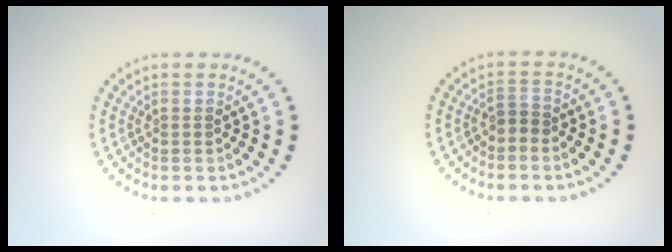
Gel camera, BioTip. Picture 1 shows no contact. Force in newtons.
{"total": 1.4, "press": 1.1, "slide": 0.8}